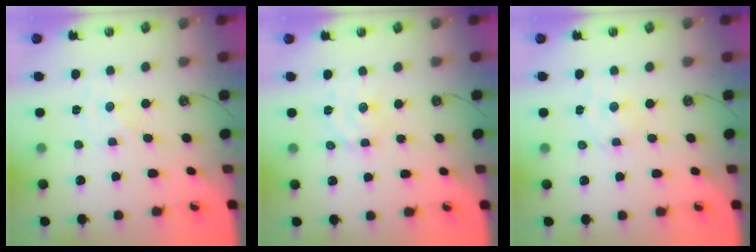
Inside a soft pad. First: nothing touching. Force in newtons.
{"total": 8.8, "press": 8.8, "slide": 0.5}
{"total": 2.6, "press": 2.6, "slide": 0.6}